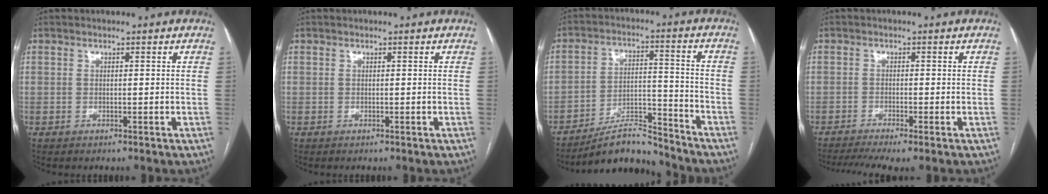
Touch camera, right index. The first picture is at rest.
{"total": 0.0}
{"total": 8.7, "force": [-8.4, 1.6, 1.9], "torque": [-0.028, 0.023, -0.143]}
{"total": 6.3, "force": [-4.6, 0.5, 4.2], "torque": [-0.073, -0.008, -0.078]}